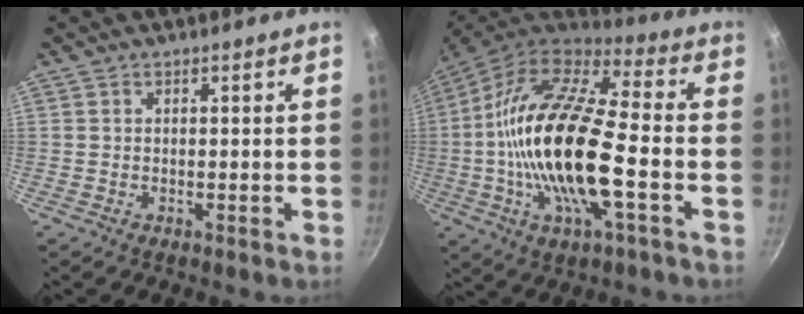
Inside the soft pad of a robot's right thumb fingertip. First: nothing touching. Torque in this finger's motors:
{"motor_torque": [1.45, 2.80, 2.78, 0.01, 0.65]}